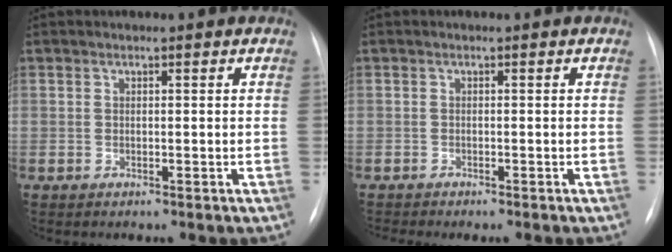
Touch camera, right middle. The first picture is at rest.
{"total": 2.4, "force": [-2.2, -0.1, 0.9], "torque": [-0.005, -0.002, -0.029]}